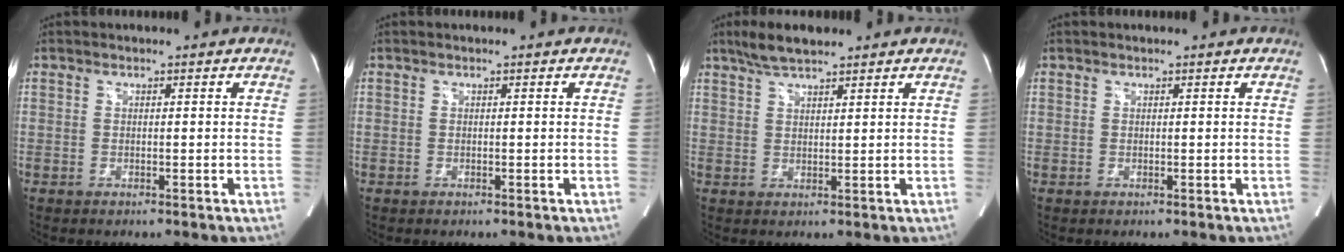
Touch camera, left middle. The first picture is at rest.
{"total": 0.0}
{"total": 5.3, "force": [4.3, 0.9, 2.9], "torque": [-0.068, 0.014, 0.081]}
{"total": 0.0}